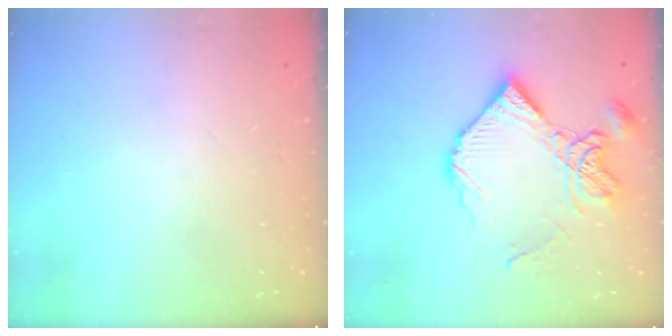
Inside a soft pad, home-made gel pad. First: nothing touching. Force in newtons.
{"total": 15.8, "press": 15.7, "slide": 1.5}